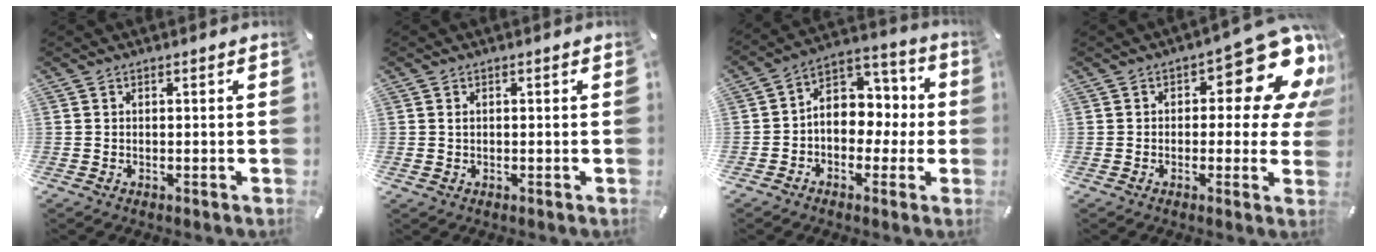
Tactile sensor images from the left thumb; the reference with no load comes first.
{"total": 0.8, "force": [0.1, 0.6, 0.5], "torque": [-0.011, 0.003, 0.001]}
{"total": 8.8, "force": [-0.6, 7.9, 3.8], "torque": [-0.061, -0.002, -0.008]}
{"total": 16.0, "force": [6.8, 6.8, 12.8], "torque": [-0.156, -0.052, 0.109]}